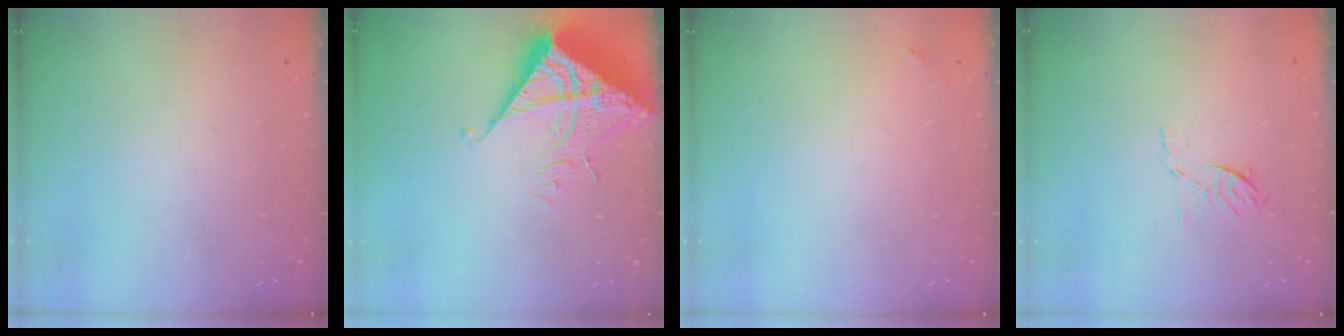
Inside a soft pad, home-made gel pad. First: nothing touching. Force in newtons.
{"total": 12.1, "press": 12.0, "slide": 1.3}
{"total": 3.6, "press": 3.6, "slide": 0.2}
{"total": 5.7, "press": 5.6, "slide": 1.2}